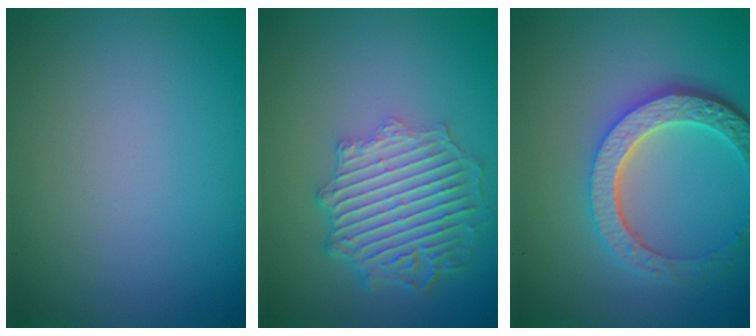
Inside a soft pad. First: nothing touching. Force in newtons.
{"total": 6.0, "press": 4.6, "slide": 3.9}
{"total": 5.8, "press": 4.3, "slide": 3.8}